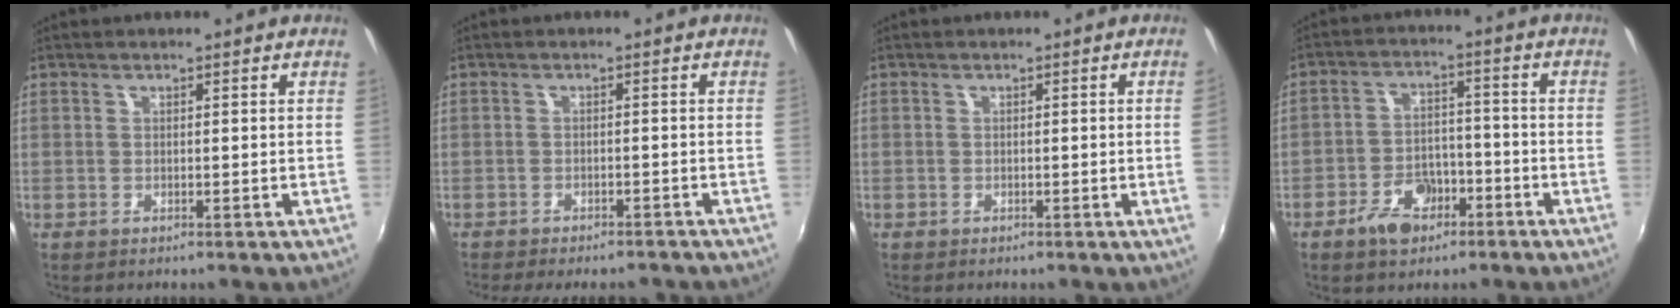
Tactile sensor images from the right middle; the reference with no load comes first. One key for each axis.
{"total": 8.0, "fx": -7.0, "fy": 2.1, "fz": 3.2, "tx": -0.075, "ty": -0.019, "tz": -0.098}
{"total": 0.8, "fx": -0.2, "fy": -0.5, "fz": 0.7, "tx": -0.011, "ty": -0.002, "tz": -0.005}
{"total": 8.0, "fx": -5.1, "fy": 4.6, "fz": 4.2, "tx": -0.091, "ty": 0.012, "tz": -0.080}